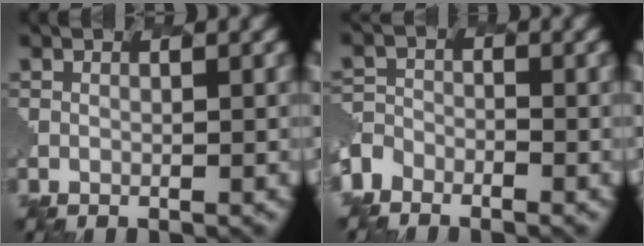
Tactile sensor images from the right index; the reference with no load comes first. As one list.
[{"total": 5.7, "force": [-4.9, 2.7, -1.0], "torque": [-0.010, -0.009, -0.092]}]